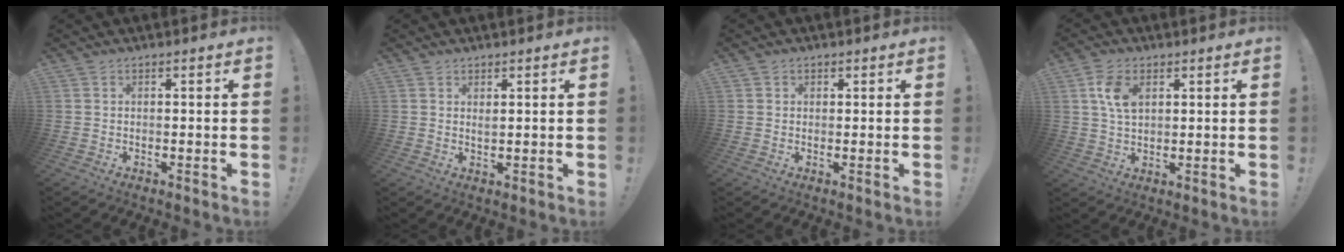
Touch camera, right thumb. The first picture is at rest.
{"total": 1.5, "force": [1.2, 0.5, 0.8], "torque": [-0.004, -0.009, 0.020]}
{"total": 1.1, "force": [0.6, 0.9, 0.2], "torque": [0.002, -0.002, 0.010]}
{"total": 7.9, "force": [2.8, 4.7, 5.6], "torque": [-0.104, -0.002, 0.052]}